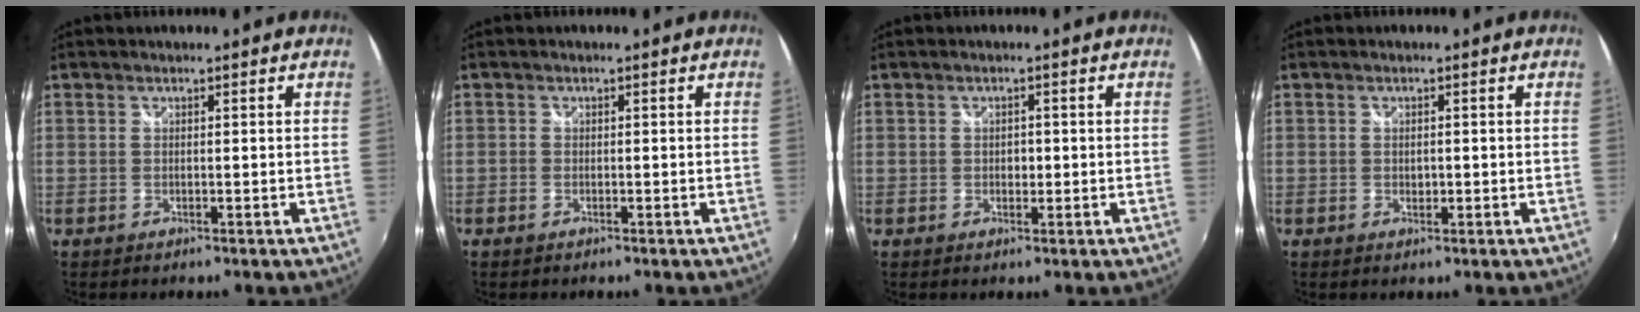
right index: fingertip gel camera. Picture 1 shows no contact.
{"total": 0.9, "force": [-0.7, 0.6, 0.1], "torque": [-0.004, -0.003, -0.015]}
{"total": 1.4, "force": [-0.2, 1.2, 0.7], "torque": [-0.008, 0.000, -0.003]}
{"total": 1.0, "force": [-0.1, 0.8, 0.6], "torque": [-0.008, -0.001, -0.002]}